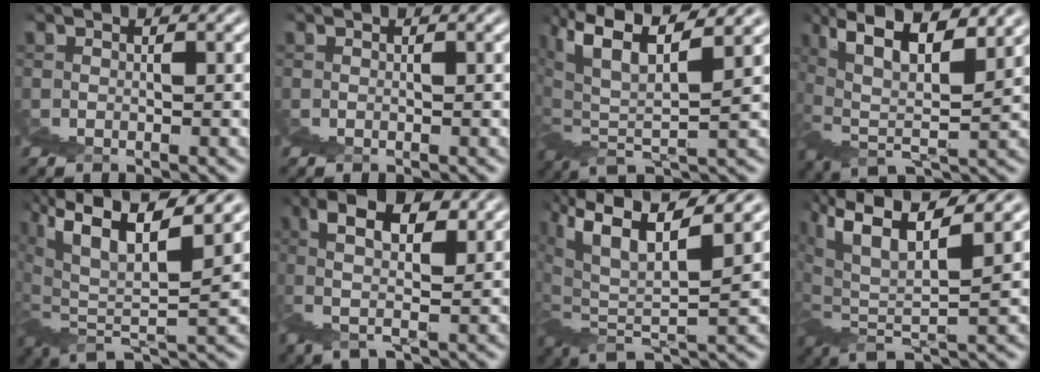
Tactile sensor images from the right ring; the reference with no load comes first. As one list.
[{"total": 0.0}, {"total": 4.5, "force": [2.8, 0.7, 3.4], "torque": [-0.064, 0.010, 0.044]}, {"total": 6.3, "force": [3.9, 1.6, 4.7], "torque": [-0.066, 0.021, 0.057]}, {"total": 4.4, "force": [3.0, 0.0, 3.1], "torque": [-0.057, 0.013, 0.048]}, {"total": 4.1, "force": [3.8, -1.4, 0.4], "torque": [0.036, 0.038, 0.044]}, {"total": 4.2, "force": [3.0, 0.1, 2.9], "torque": [-0.056, 0.013, 0.047]}, {"total": 4.2, "force": [2.9, 0.4, 3.1], "torque": [-0.058, 0.012, 0.045]}]